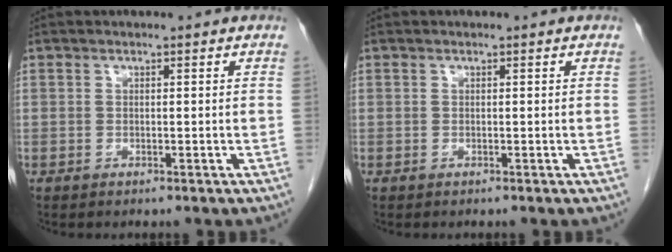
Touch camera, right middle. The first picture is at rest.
{"total": 0.0}